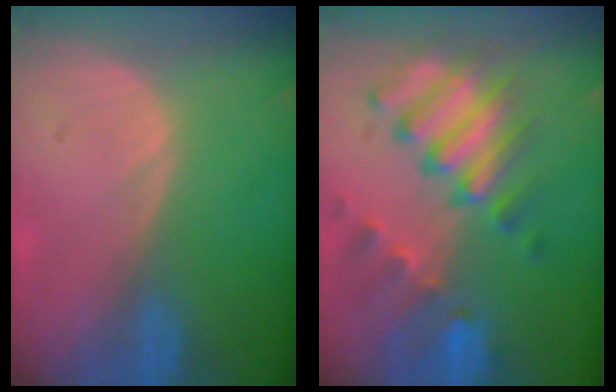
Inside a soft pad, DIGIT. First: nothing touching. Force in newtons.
{"total": 10.2, "press": 8.9, "slide": 5.0}